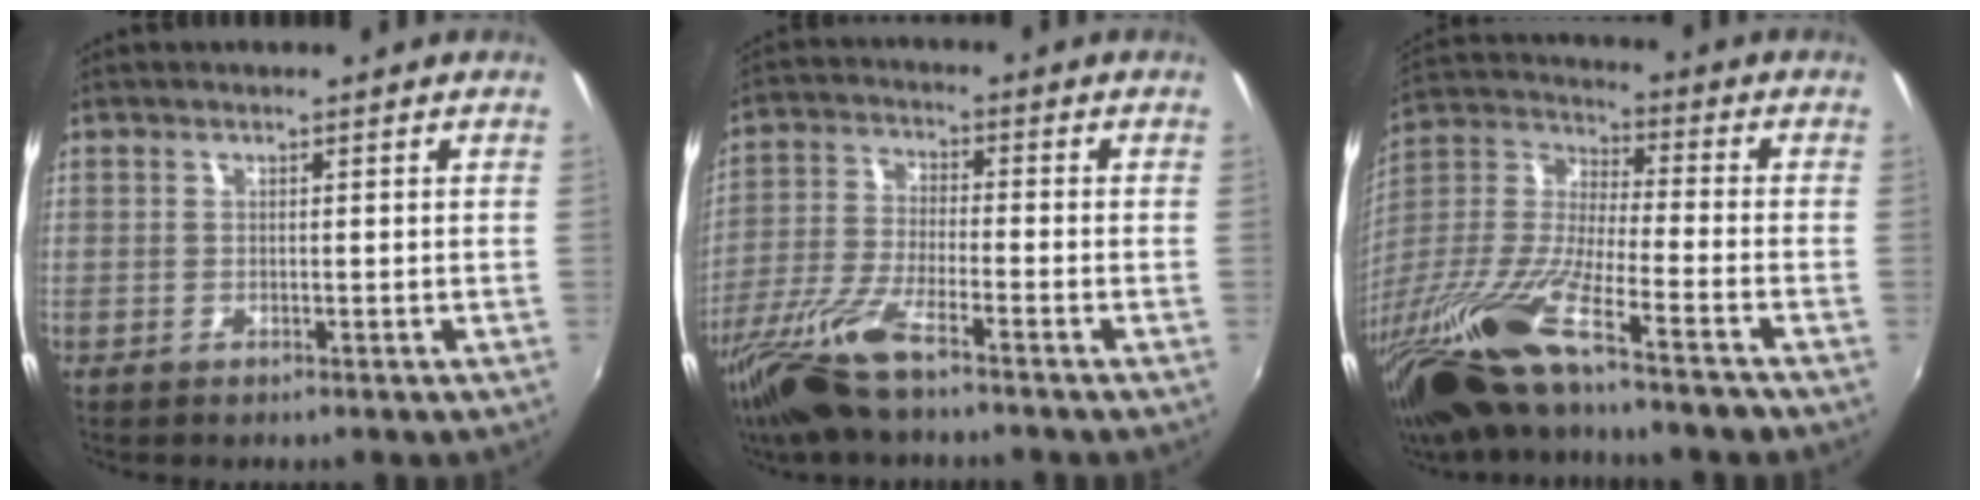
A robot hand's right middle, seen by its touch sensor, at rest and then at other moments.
{"total": 12.2, "force": [-8.7, 2.0, 8.2], "torque": [-0.179, -0.029, -0.172]}
{"total": 20.9, "force": [-14.8, 1.9, 14.6], "torque": [-0.288, -0.047, -0.281]}